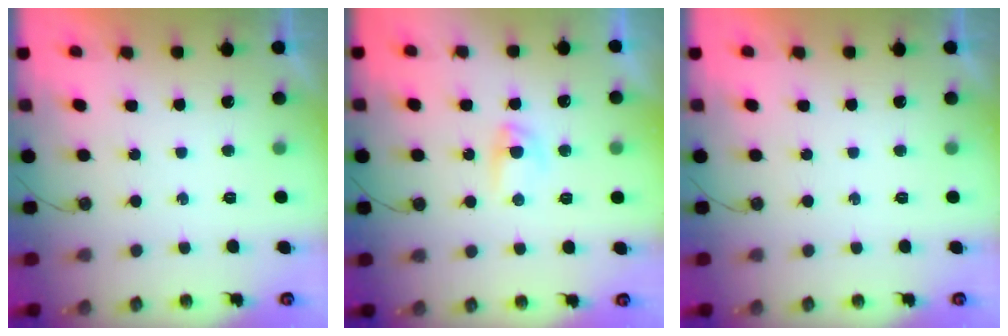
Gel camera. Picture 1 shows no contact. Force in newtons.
{"total": 2.9, "press": 2.9, "slide": 0.5}
{"total": 0.0}